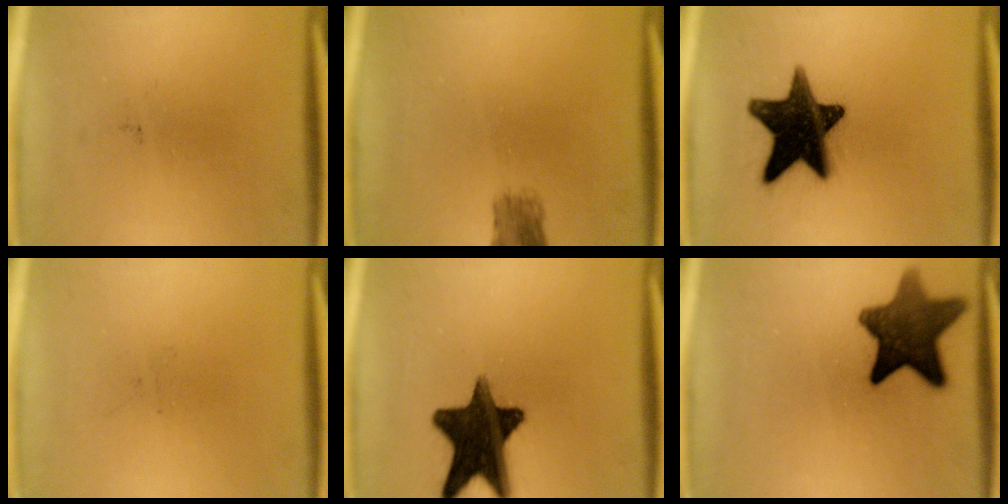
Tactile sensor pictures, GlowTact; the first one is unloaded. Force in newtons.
{"total": 2.9}
{"total": 17.4}
{"total": 0.0}
{"total": 15.7}
{"total": 11.7}